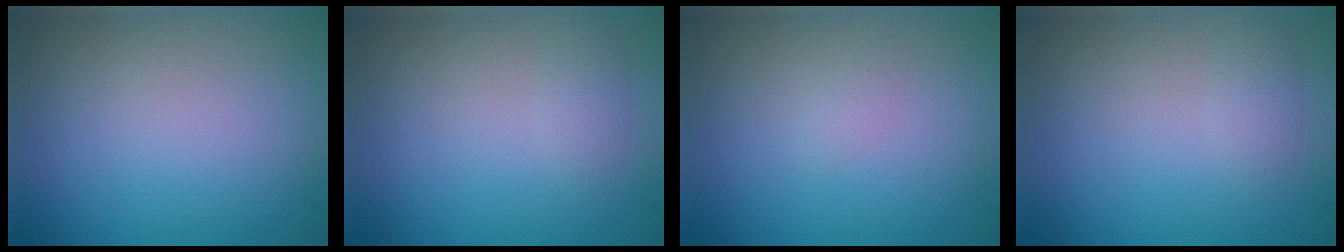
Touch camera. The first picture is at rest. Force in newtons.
{"total": 0.9, "press": 0.9, "slide": 0.0}
{"total": 0.6, "press": 0.6, "slide": 0.1}
{"total": 0.9, "press": 0.9, "slide": 0.0}